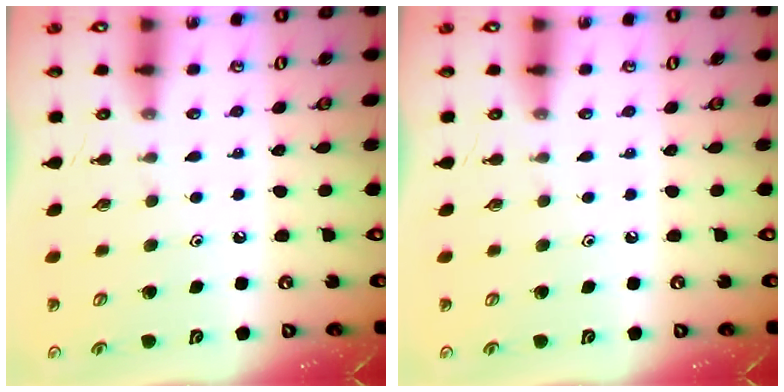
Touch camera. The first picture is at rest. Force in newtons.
{"total": 0.0}